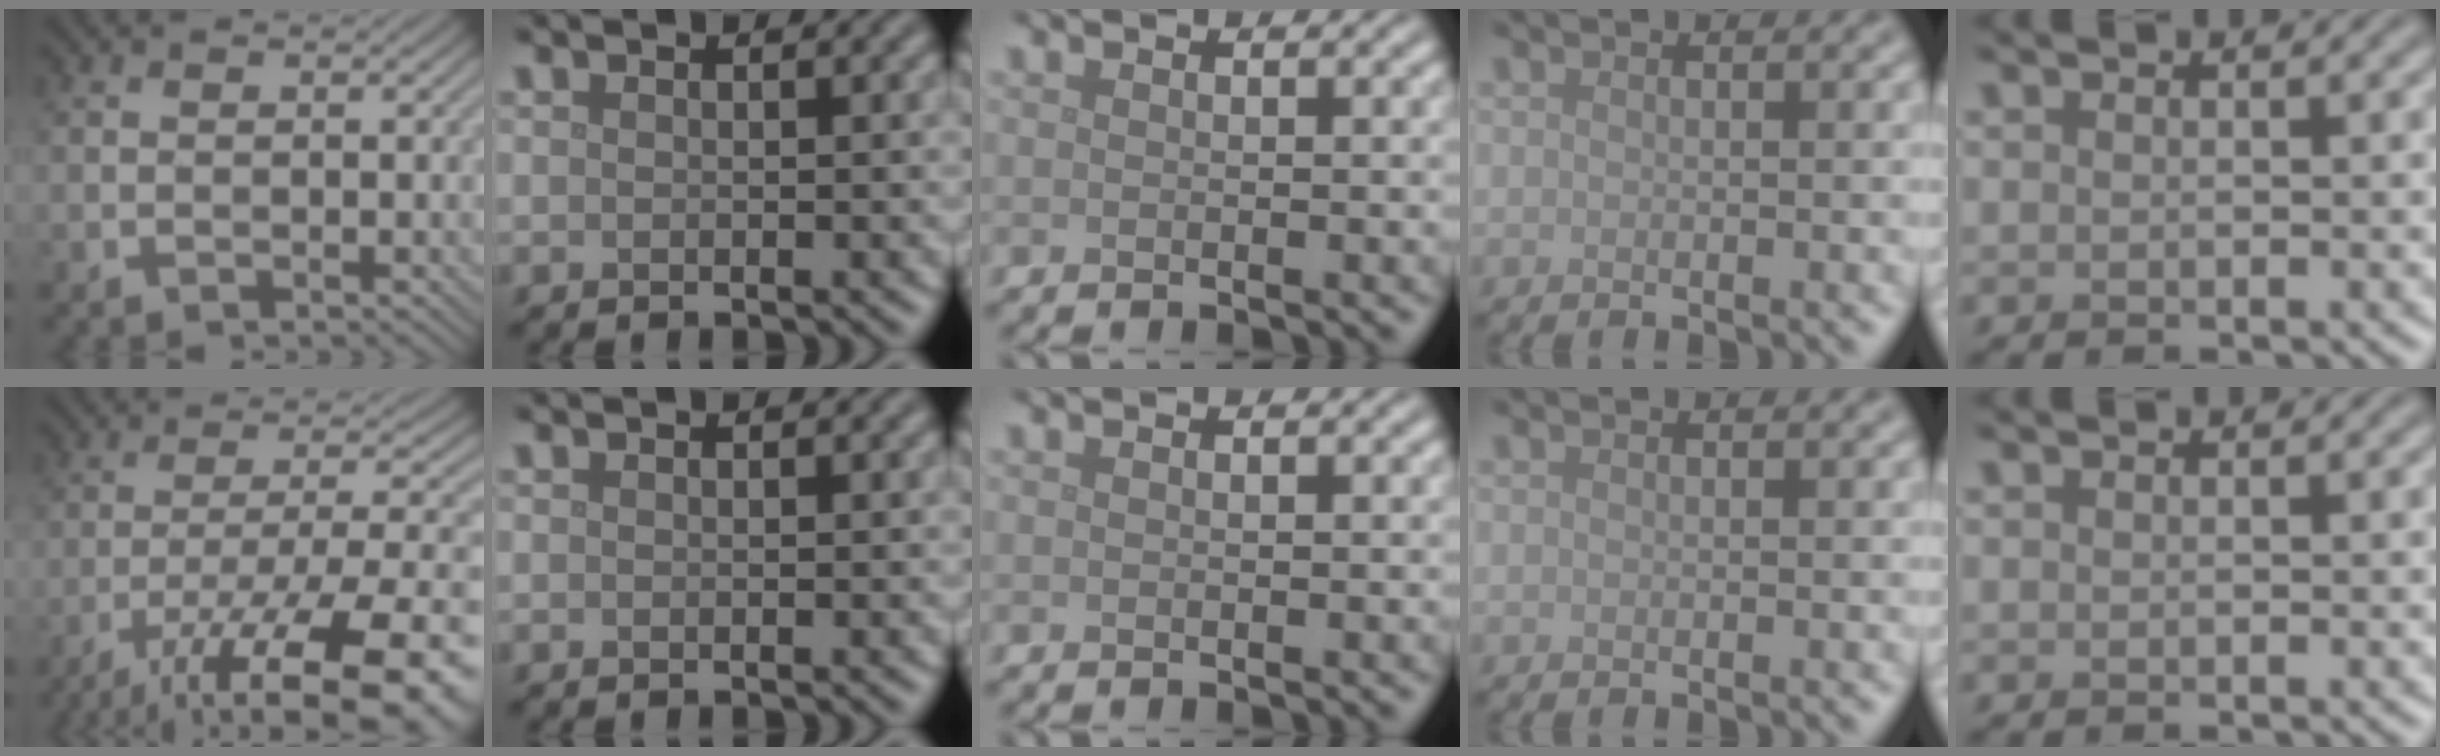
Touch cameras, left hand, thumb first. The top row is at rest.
{"thumb": {"total": 16.7, "force": [-10.4, 4.7, 12.2], "torque": [-0.182, -0.019, -0.154]}}